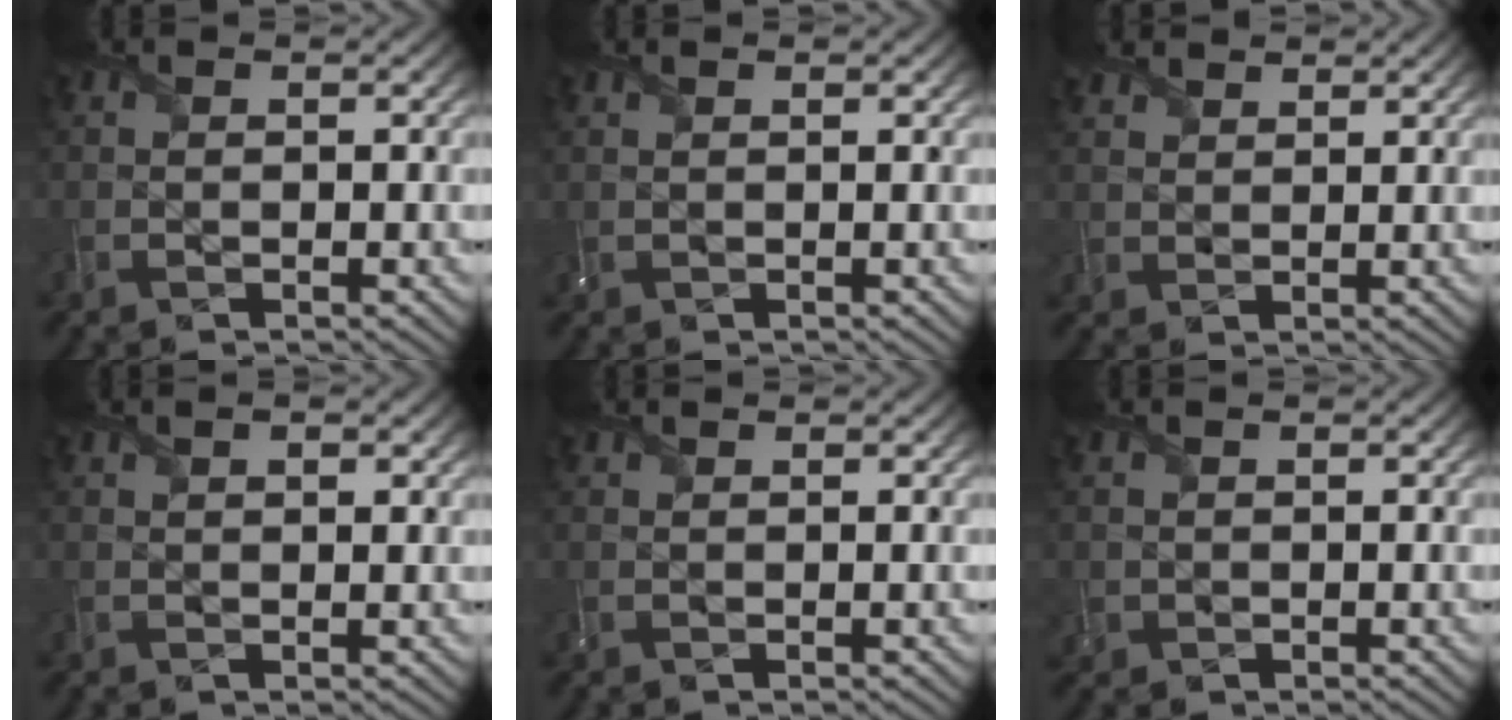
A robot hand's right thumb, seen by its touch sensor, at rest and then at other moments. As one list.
[{"total": 0.9, "force": [0.6, 0.2, 0.6], "torque": [-0.019, 0.004, 0.012]}, {"total": 3.3, "force": [2.6, 1.8, 1.0], "torque": [-0.030, 0.007, 0.053]}, {"total": 2.1, "force": [1.3, 0.8, 1.5], "torque": [-0.022, -0.003, 0.023]}, {"total": 0.9, "force": [0.9, 0.1, 0.2], "torque": [-0.014, 0.002, 0.018]}, {"total": 1.5, "force": [0.6, 1.4, 0.3], "torque": [-0.012, 0.000, 0.012]}]